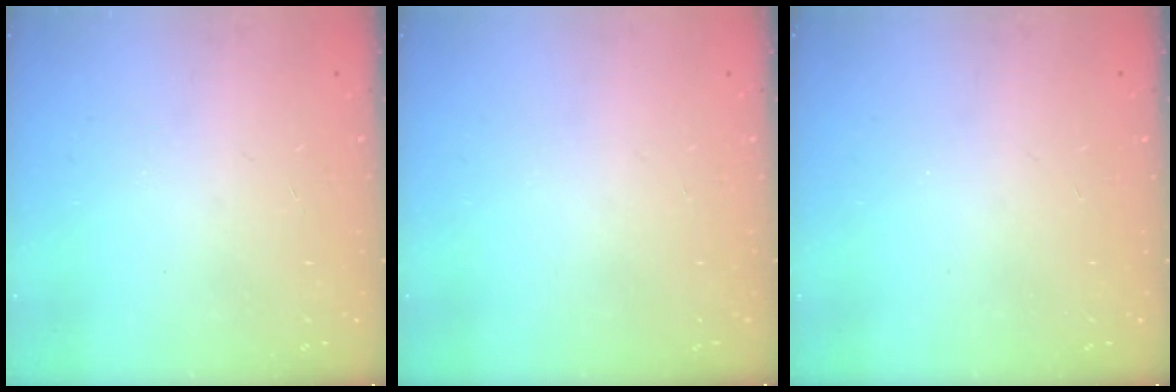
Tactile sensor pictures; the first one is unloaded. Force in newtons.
{"total": 0.0}
{"total": 0.0}